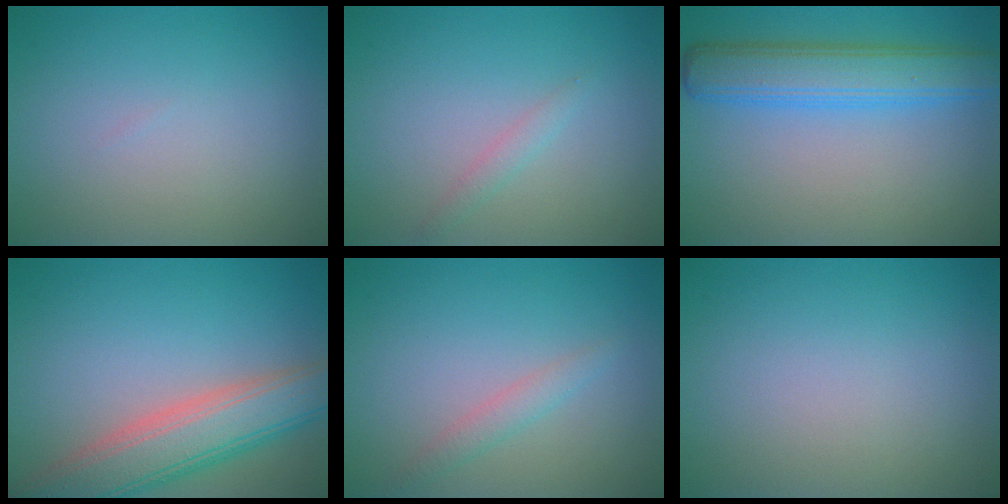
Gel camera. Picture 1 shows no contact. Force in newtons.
{"total": 1.0, "press": 0.9, "slide": 0.1}
{"total": 5.8, "press": 5.8, "slide": 0.1}
{"total": 7.3, "press": 7.3, "slide": 0.6}
{"total": 1.0, "press": 1.0, "slide": 0.1}
{"total": 0.0}